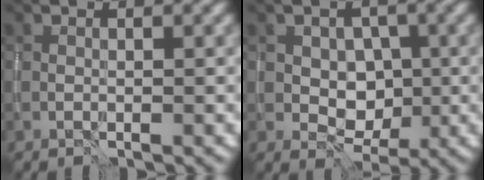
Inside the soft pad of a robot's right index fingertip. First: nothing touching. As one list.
[{"total": 3.7, "force": [0.1, 3.0, 2.1], "torque": [-0.015, 0.001, -0.004]}]